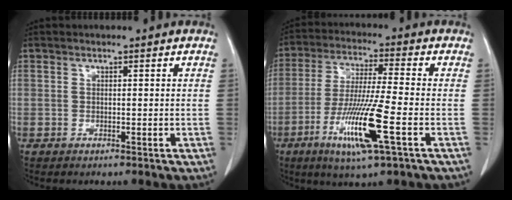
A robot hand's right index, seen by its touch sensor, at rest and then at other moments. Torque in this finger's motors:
{"motor_torque": [1.73, -0.41, 0.56, 0.18]}